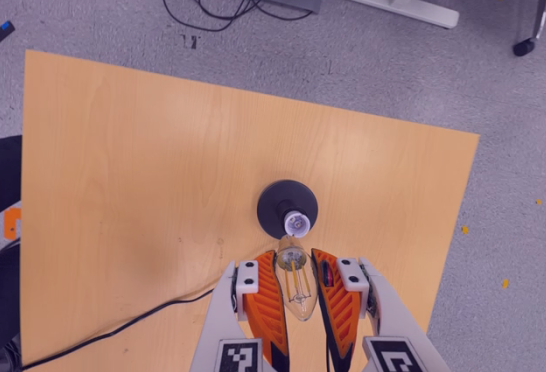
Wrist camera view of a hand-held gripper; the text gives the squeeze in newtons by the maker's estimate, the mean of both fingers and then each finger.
{"total": 23.4, "left": 26.2, "right": 20.7}